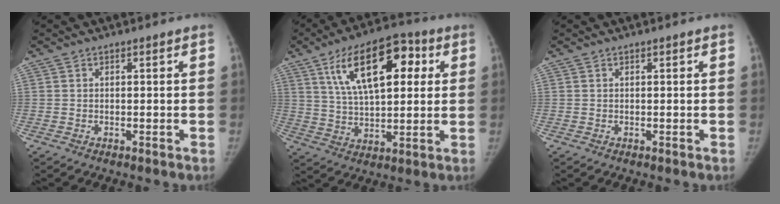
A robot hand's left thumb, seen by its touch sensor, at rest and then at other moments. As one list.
[{"total": 17.2, "force": [6.3, 8.2, 13.8], "torque": [-0.193, 0.002, 0.106]}, {"total": 0.0}]